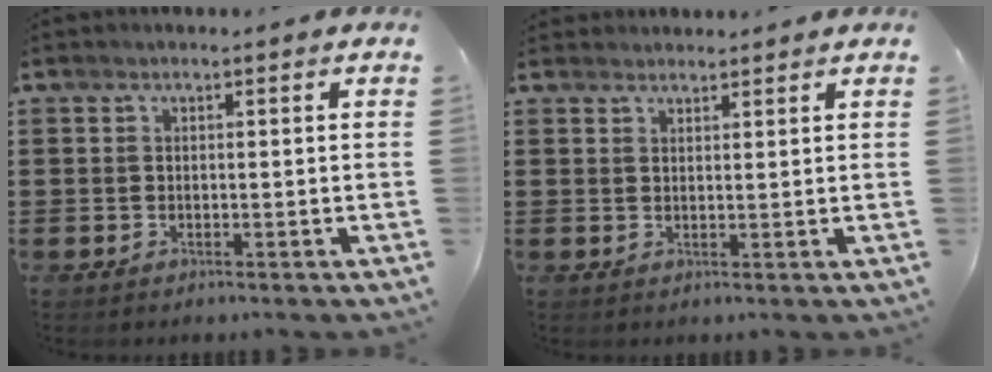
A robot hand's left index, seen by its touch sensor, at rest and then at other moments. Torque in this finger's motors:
{"motor_torque": [2.14, 0.00, -0.01, 0.01]}